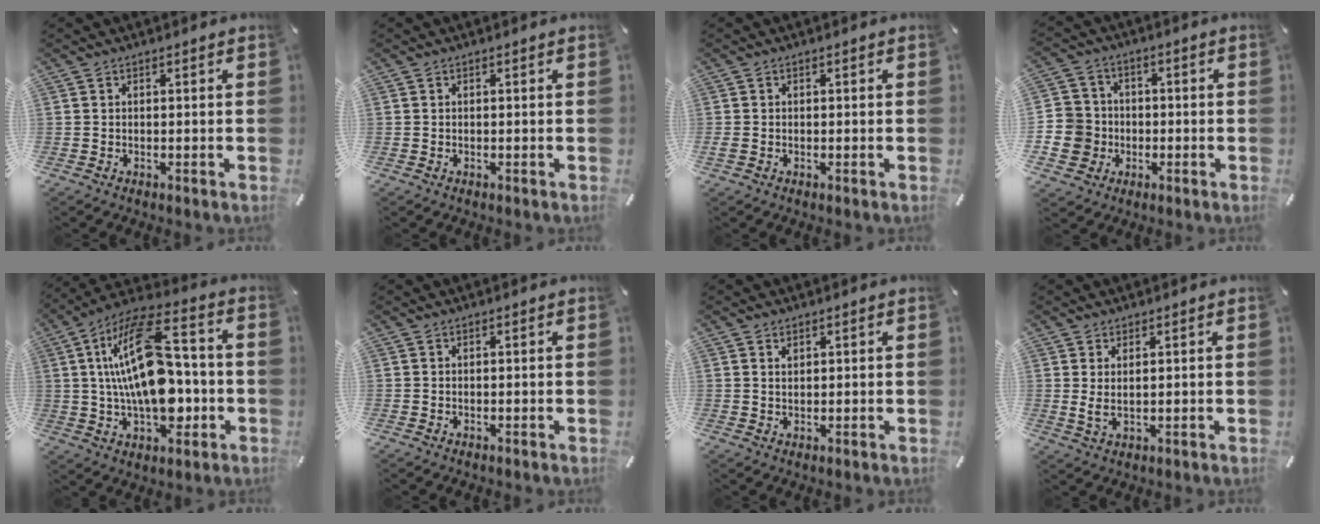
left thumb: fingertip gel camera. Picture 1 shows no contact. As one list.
[{"total": 0.0}, {"total": 1.0, "force": [-0.2, 0.6, 0.7], "torque": [-0.014, 0.002, -0.005]}, {"total": 9.0, "force": [-1.9, 8.7, 1.5], "torque": [-0.051, 0.015, -0.032]}, {"total": 23.0, "force": [1.1, 12.7, 19.2], "torque": [-0.359, -0.006, 0.016]}, {"total": 0.0}, {"total": 1.4, "force": [0.7, 1.0, 0.7], "torque": [-0.008, -0.002, 0.012]}, {"total": 3.6, "force": [1.1, 1.4, 3.1], "torque": [-0.073, -0.005, 0.017]}]